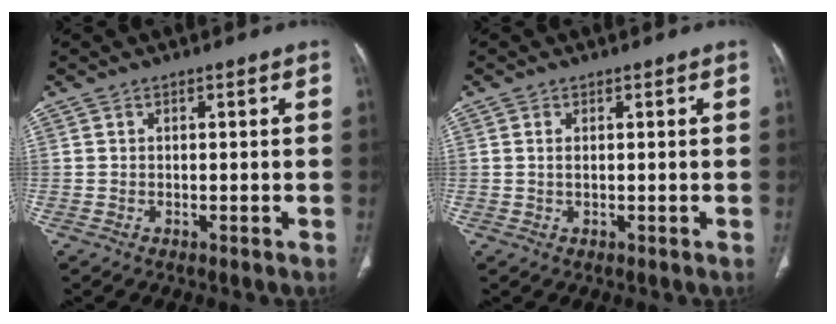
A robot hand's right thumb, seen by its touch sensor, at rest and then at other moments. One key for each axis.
{"total": 1.0, "fx": 0.3, "fy": 0.4, "fz": 0.9, "tx": -0.024, "ty": 0.003, "tz": 0.009}